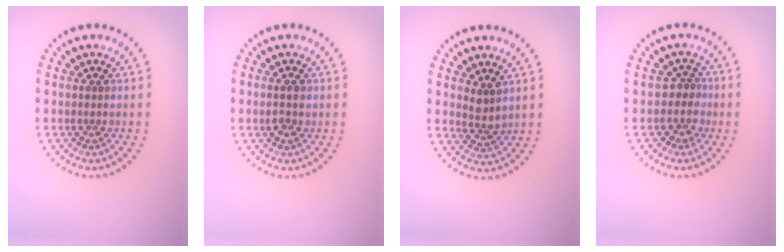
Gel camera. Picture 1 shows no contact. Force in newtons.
{"total": 1.5, "press": 1.5, "slide": 0.1}
{"total": 1.9, "press": 1.5, "slide": 1.2}
{"total": 2.0, "press": 1.5, "slide": 1.2}